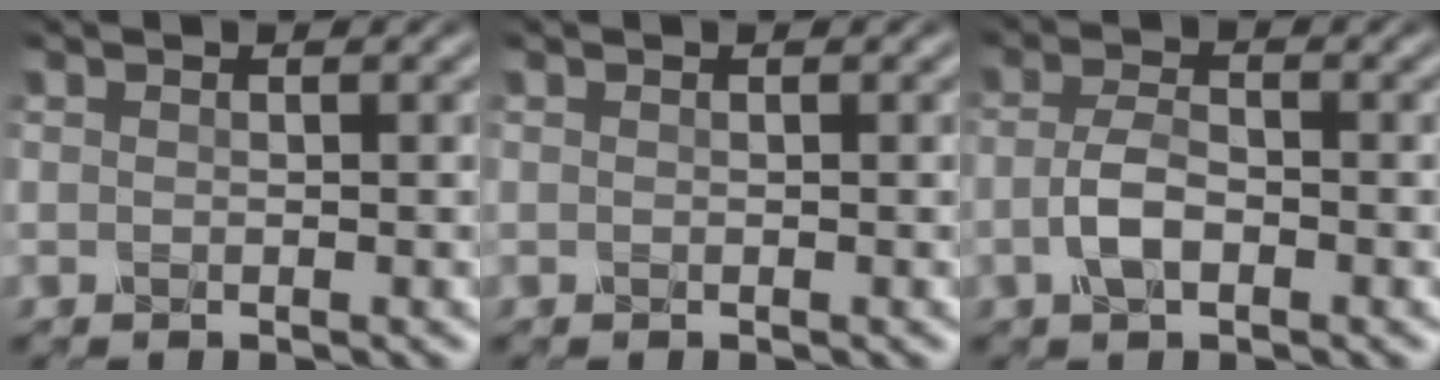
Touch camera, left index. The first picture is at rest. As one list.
[{"total": 0.0}, {"total": 3.0, "force": [-0.9, 1.5, 2.5], "torque": [-0.053, 0.002, -0.022]}]